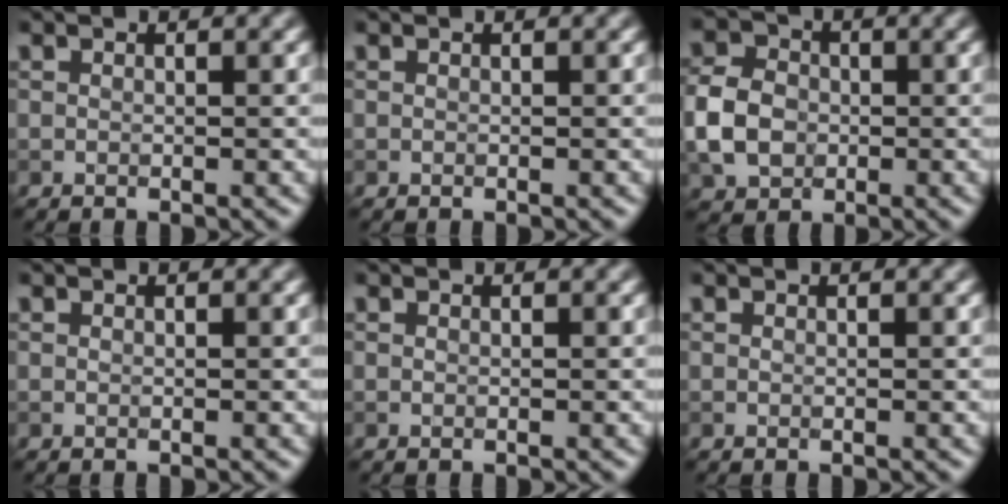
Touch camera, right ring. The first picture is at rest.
{"total": 0.0}
{"total": 5.1, "force": [-0.9, 4.1, 2.9], "torque": [-0.067, 0.004, -0.027]}
{"total": 0.0}
{"total": 0.0}
{"total": 0.0}